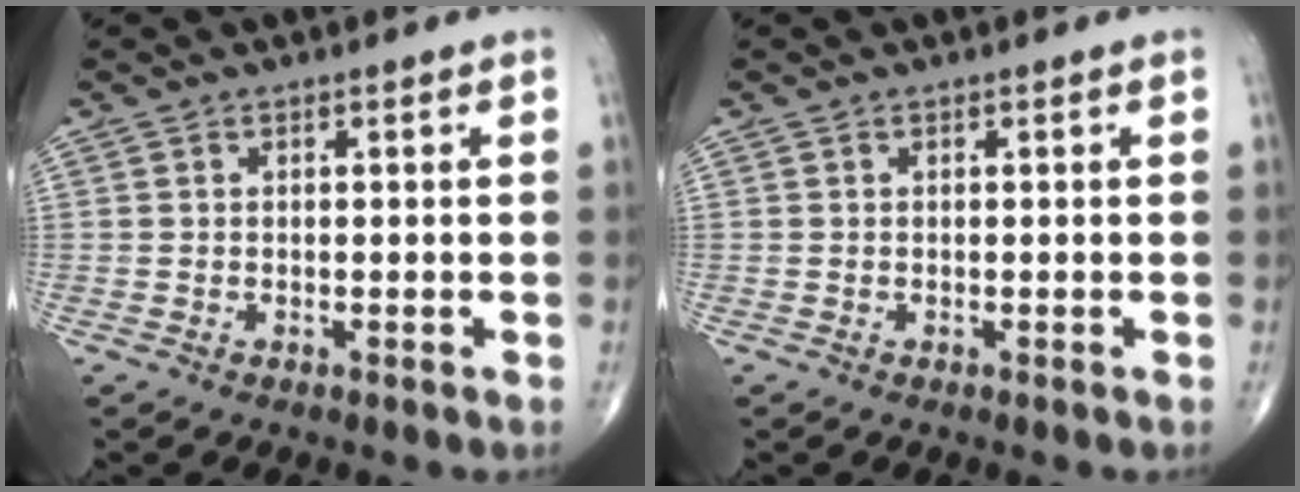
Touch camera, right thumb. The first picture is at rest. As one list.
[{"total": 0.0}]